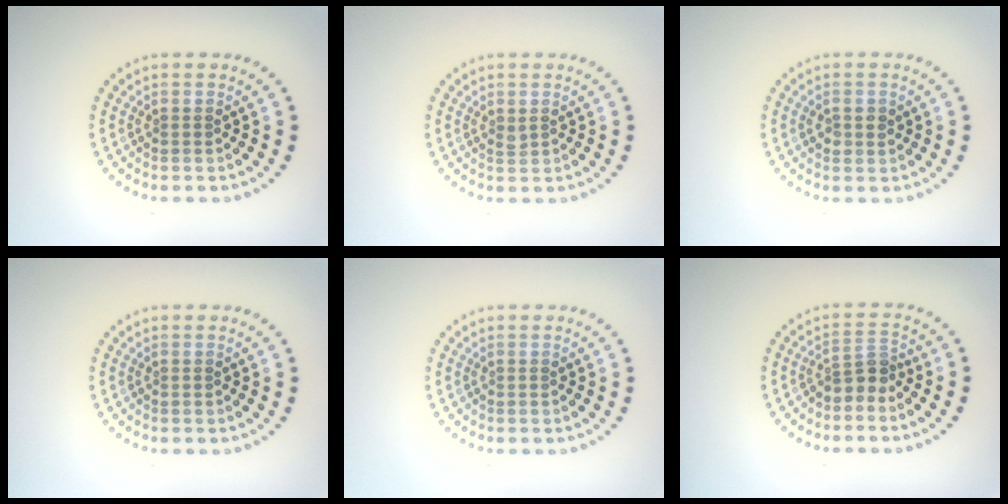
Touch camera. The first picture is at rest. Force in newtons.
{"total": 0.6, "press": 0.5, "slide": 0.2}
{"total": 1.4, "press": 1.4, "slide": 0.2}
{"total": 0.0}
{"total": 0.0}
{"total": 2.4, "press": 1.8, "slide": 1.6}